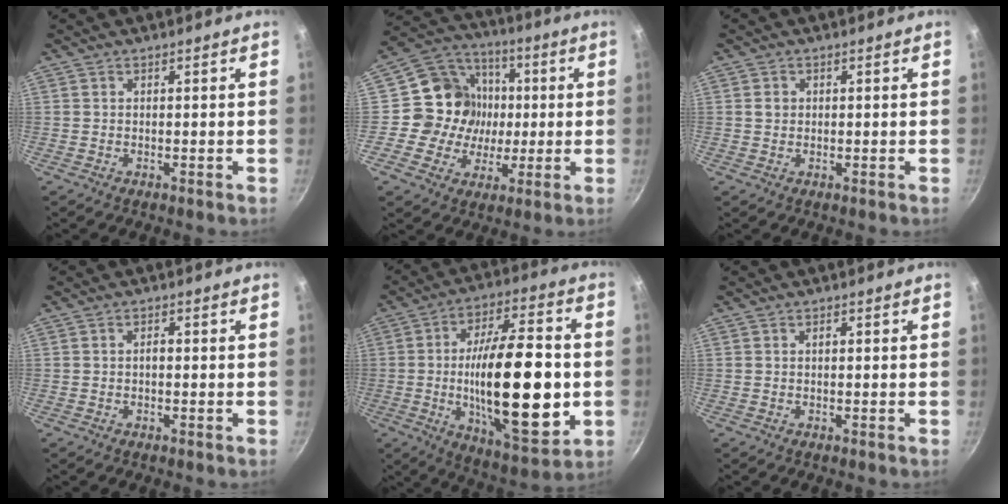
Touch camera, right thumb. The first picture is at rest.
{"total": 14.8, "force": [0.0, 13.5, 6.2], "torque": [-0.053, 0.030, 0.004]}
{"total": 1.6, "force": [0.3, 1.4, 0.6], "torque": [-0.006, 0.002, 0.005]}
{"total": 1.2, "force": [-0.2, 0.8, 0.9], "torque": [-0.011, 0.003, -0.004]}
{"total": 26.4, "force": [-2.5, 10.1, 24.2], "torque": [-0.379, 0.004, -0.027]}
{"total": 0.6, "force": [0.1, 0.4, 0.5], "torque": [-0.007, 0.001, 0.002]}